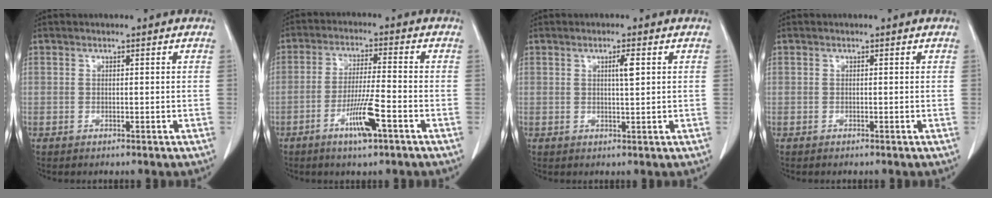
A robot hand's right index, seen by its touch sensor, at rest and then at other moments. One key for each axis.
{"total": 7.5, "fx": -3.7, "fy": 0.2, "fz": 6.6, "tx": -0.126, "ty": -0.009, "tz": -0.067}
{"total": 2.3, "fx": 0.7, "fy": 0.2, "fz": 2.2, "tx": -0.037, "ty": -0.001, "tz": 0.011}
{"total": 0.0}